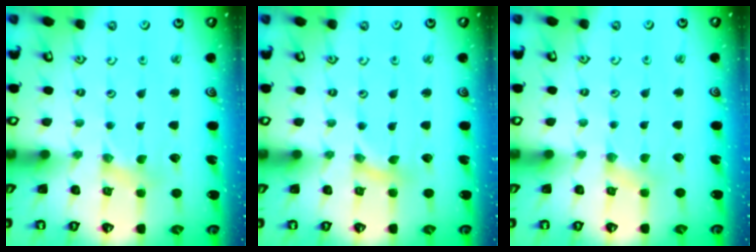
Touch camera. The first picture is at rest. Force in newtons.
{"total": 0.0}
{"total": 1.8, "press": 1.8, "slide": 0.3}